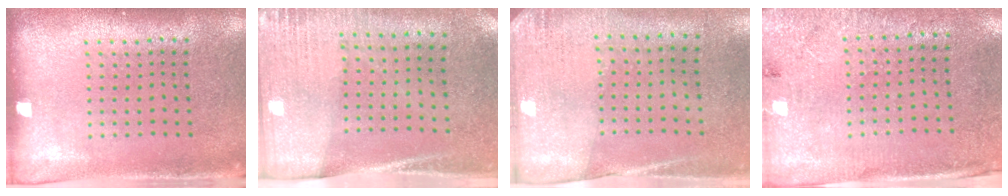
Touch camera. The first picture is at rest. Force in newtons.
{"total": 2.7, "press": 2.4, "slide": 1.3}
{"total": 2.6, "press": 2.3, "slide": 1.3}
{"total": 2.6, "press": 2.2, "slide": 1.4}